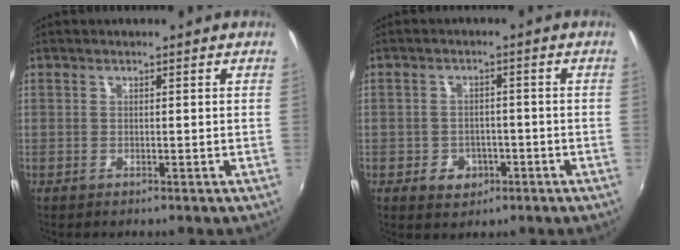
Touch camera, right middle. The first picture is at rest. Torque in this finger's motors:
{"motor_torque": [0.57, -0.61, 0.06, 0.01]}